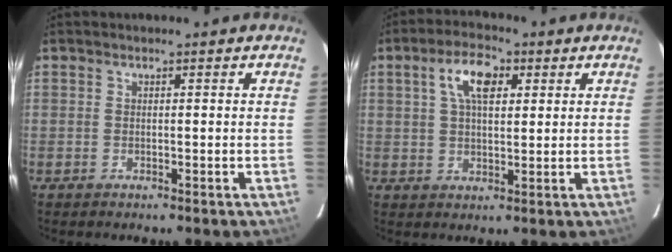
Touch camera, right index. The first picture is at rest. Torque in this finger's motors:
{"motor_torque": [0.29, 0.04, 0.21, 0.12]}